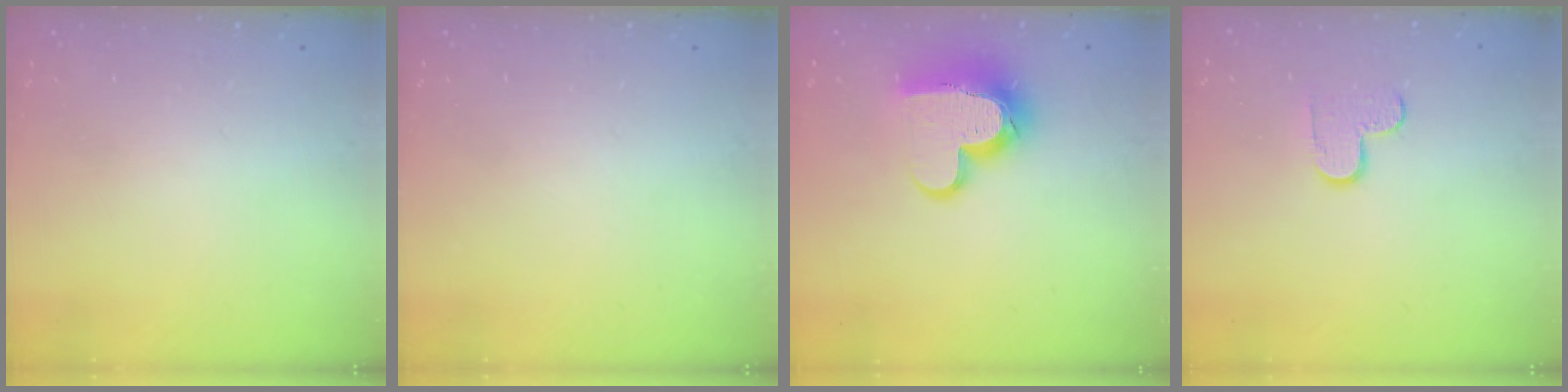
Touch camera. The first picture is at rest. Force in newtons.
{"total": 0.0}
{"total": 14.5, "press": 14.5, "slide": 1.3}
{"total": 6.0, "press": 5.9, "slide": 0.6}